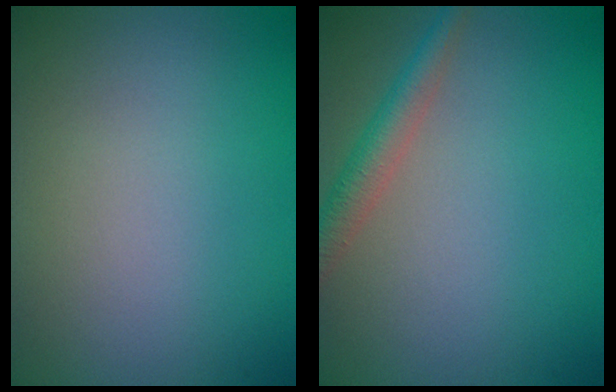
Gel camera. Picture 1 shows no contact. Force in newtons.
{"total": 2.7, "press": 2.7, "slide": 0.1}